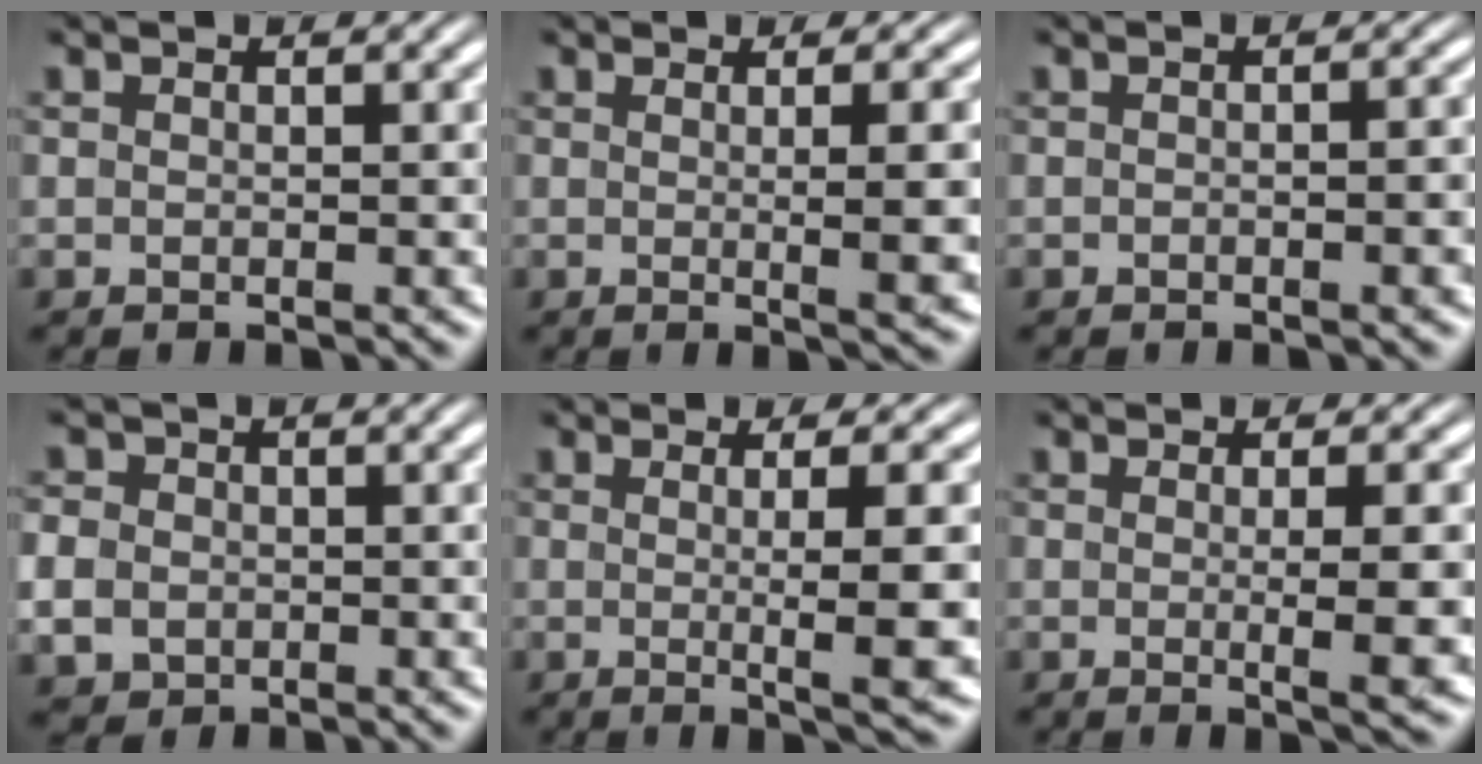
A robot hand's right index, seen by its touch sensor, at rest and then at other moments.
{"total": 3.7, "force": [0.0, -0.3, 3.7], "torque": [-0.048, -0.003, -0.001]}
{"total": 0.9, "force": [-0.6, 0.1, 0.7], "torque": [-0.013, 0.004, -0.013]}
{"total": 4.0, "force": [-0.6, 3.7, 1.5], "torque": [-0.042, -0.012, -0.009]}
{"total": 6.8, "force": [-0.7, 0.4, 6.8], "torque": [-0.086, -0.001, -0.009]}
{"total": 4.2, "force": [-0.4, 0.0, 4.2], "torque": [-0.057, -0.005, -0.008]}